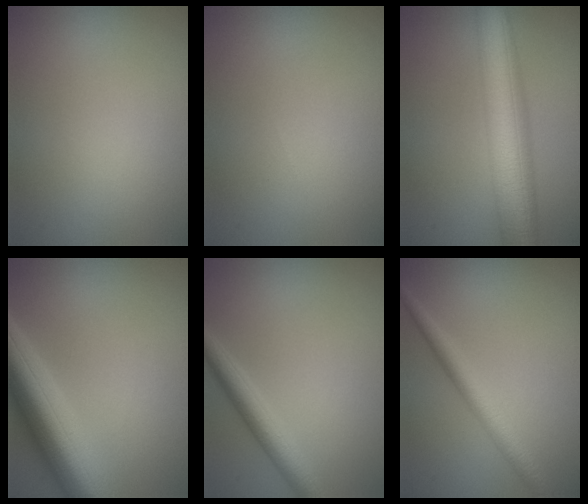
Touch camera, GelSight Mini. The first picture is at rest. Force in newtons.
{"total": 0.0}
{"total": 9.2, "press": 9.2, "slide": 0.3}
{"total": 8.5, "press": 8.5, "slide": 0.6}
{"total": 3.1, "press": 3.1, "slide": 0.1}
{"total": 2.9, "press": 2.9, "slide": 0.1}